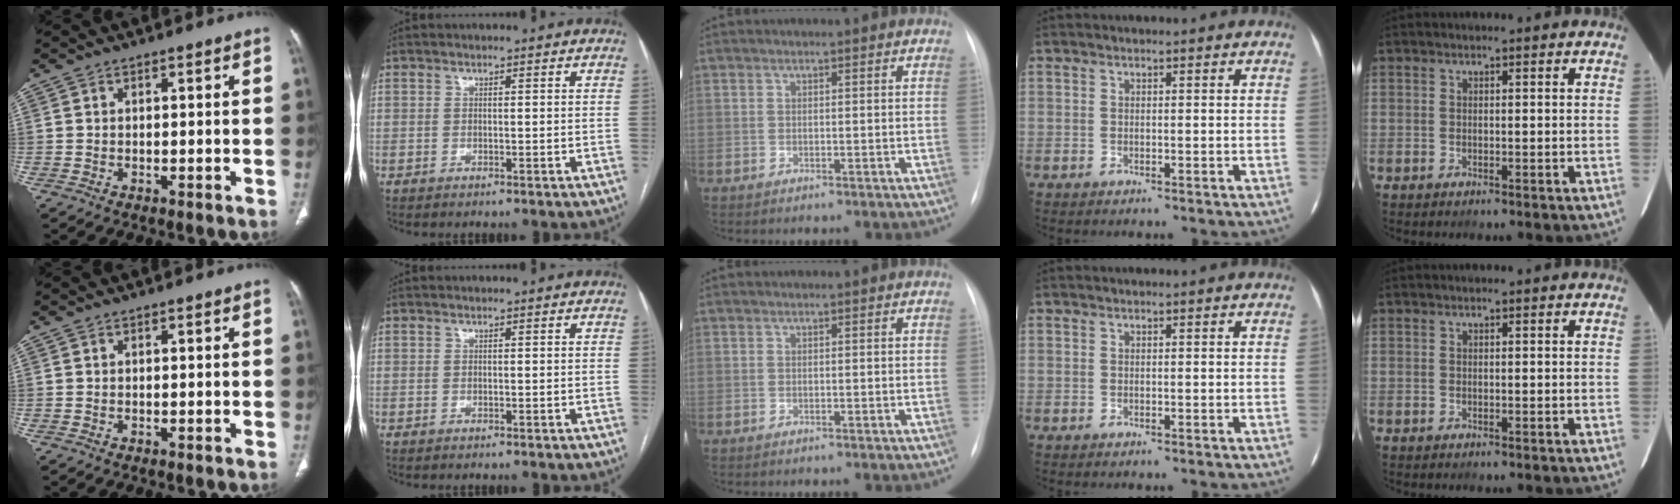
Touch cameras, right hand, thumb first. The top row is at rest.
{}